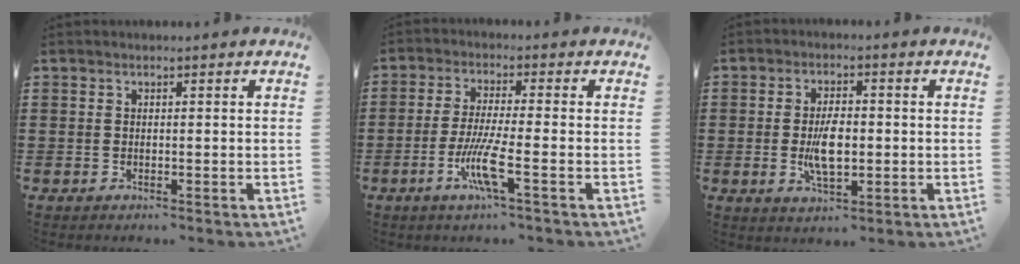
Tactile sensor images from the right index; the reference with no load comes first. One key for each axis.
{"total": 7.3, "fx": -2.8, "fy": 0.6, "fz": 6.7, "tx": -0.146, "ty": -0.018, "tz": -0.058}
{"total": 6.2, "fx": -0.6, "fy": 2.9, "fz": 5.5, "tx": -0.111, "ty": -0.006, "tz": -0.016}